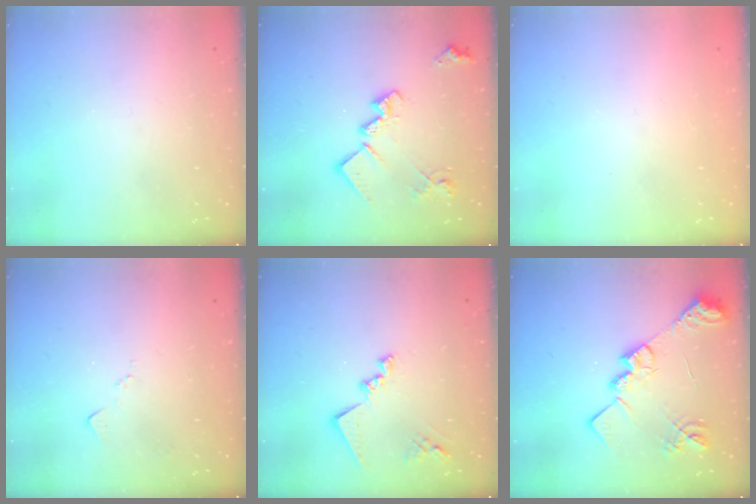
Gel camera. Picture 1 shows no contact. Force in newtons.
{"total": 17.1, "press": 17.1, "slide": 0.8}
{"total": 0.9, "press": 0.9, "slide": 0.1}
{"total": 6.0, "press": 5.9, "slide": 0.7}
{"total": 14.1, "press": 14.0, "slide": 0.9}
{"total": 17.2, "press": 17.1, "slide": 1.4}